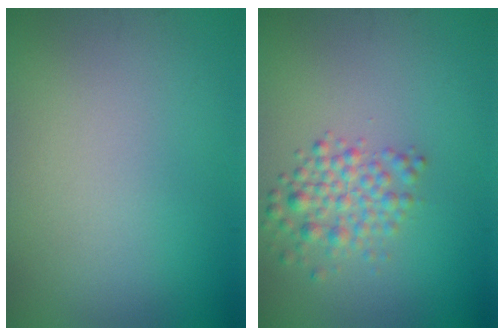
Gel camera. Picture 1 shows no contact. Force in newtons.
{"total": 2.8, "press": 2.8, "slide": 0.0}